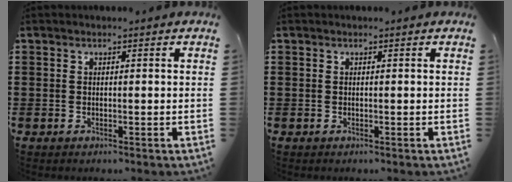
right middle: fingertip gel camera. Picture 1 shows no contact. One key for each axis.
{"total": 0.0}